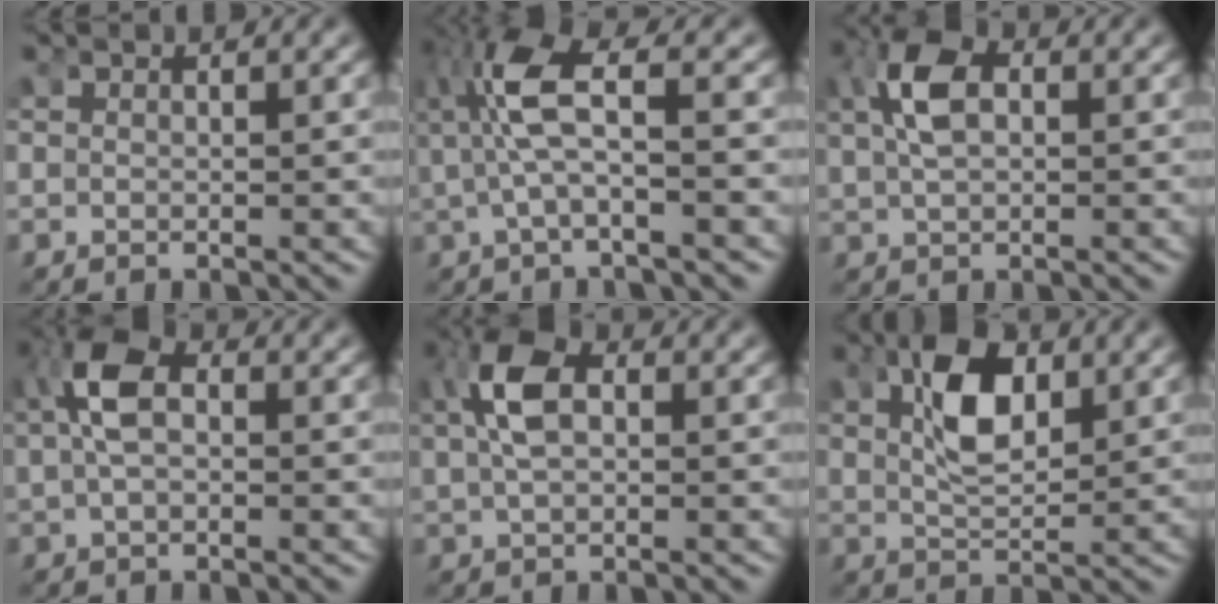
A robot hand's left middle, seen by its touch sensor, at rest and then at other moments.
{"total": 5.4, "force": [0.4, 2.4, 4.8], "torque": [-0.118, 0.008, 0.000]}
{"total": 5.1, "force": [1.0, 3.0, 3.9], "torque": [-0.089, 0.004, 0.016]}
{"total": 5.8, "force": [0.8, 3.6, 4.5], "torque": [-0.102, 0.006, 0.008]}
{"total": 5.7, "force": [1.1, 3.4, 4.4], "torque": [-0.101, 0.005, 0.017]}
{"total": 5.6, "force": [1.4, 2.9, 4.5], "torque": [-0.089, -0.006, 0.022]}